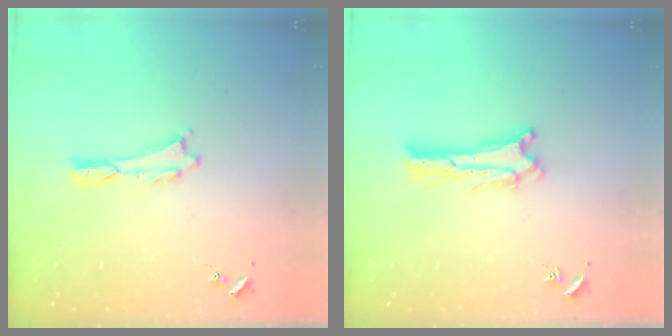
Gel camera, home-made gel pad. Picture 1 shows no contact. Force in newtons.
{"total": 0.7, "press": 0.6, "slide": 0.2}